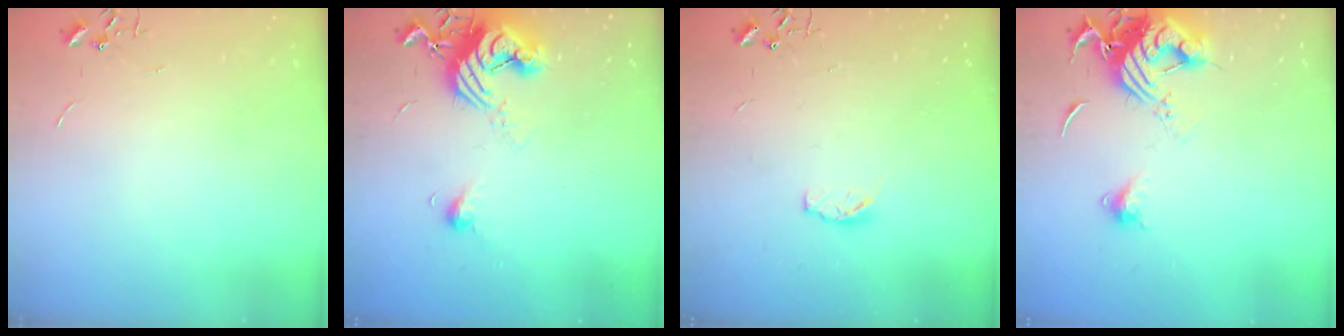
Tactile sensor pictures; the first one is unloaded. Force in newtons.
{"total": 12.0, "press": 11.9, "slide": 1.8}
{"total": 4.5, "press": 4.4, "slide": 0.5}
{"total": 13.8, "press": 13.7, "slide": 1.5}